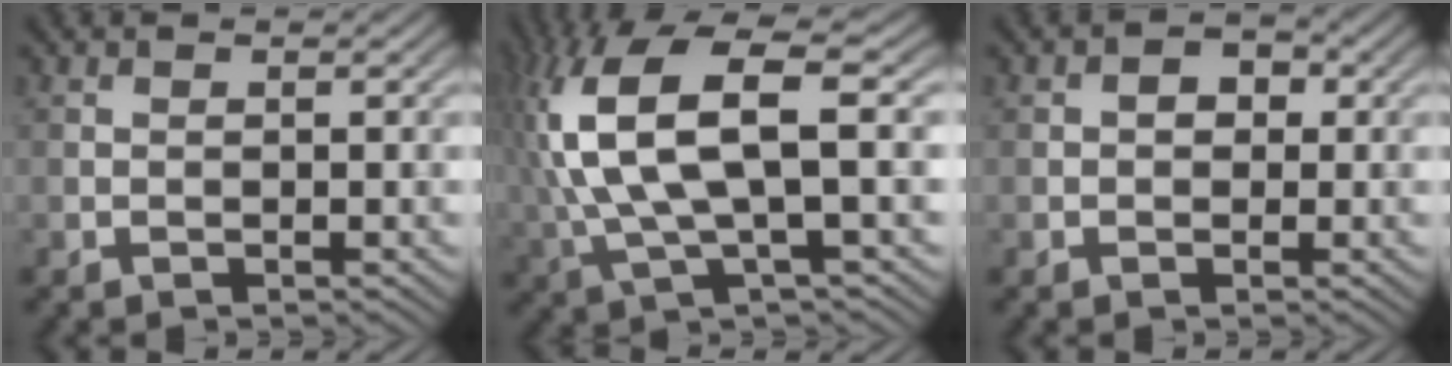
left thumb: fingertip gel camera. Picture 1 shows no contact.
{"total": 13.1, "force": [2.0, 4.4, 12.1], "torque": [-0.285, 0.011, 0.043]}
{"total": 2.4, "force": [0.3, 1.9, 1.4], "torque": [-0.018, -0.002, -0.002]}